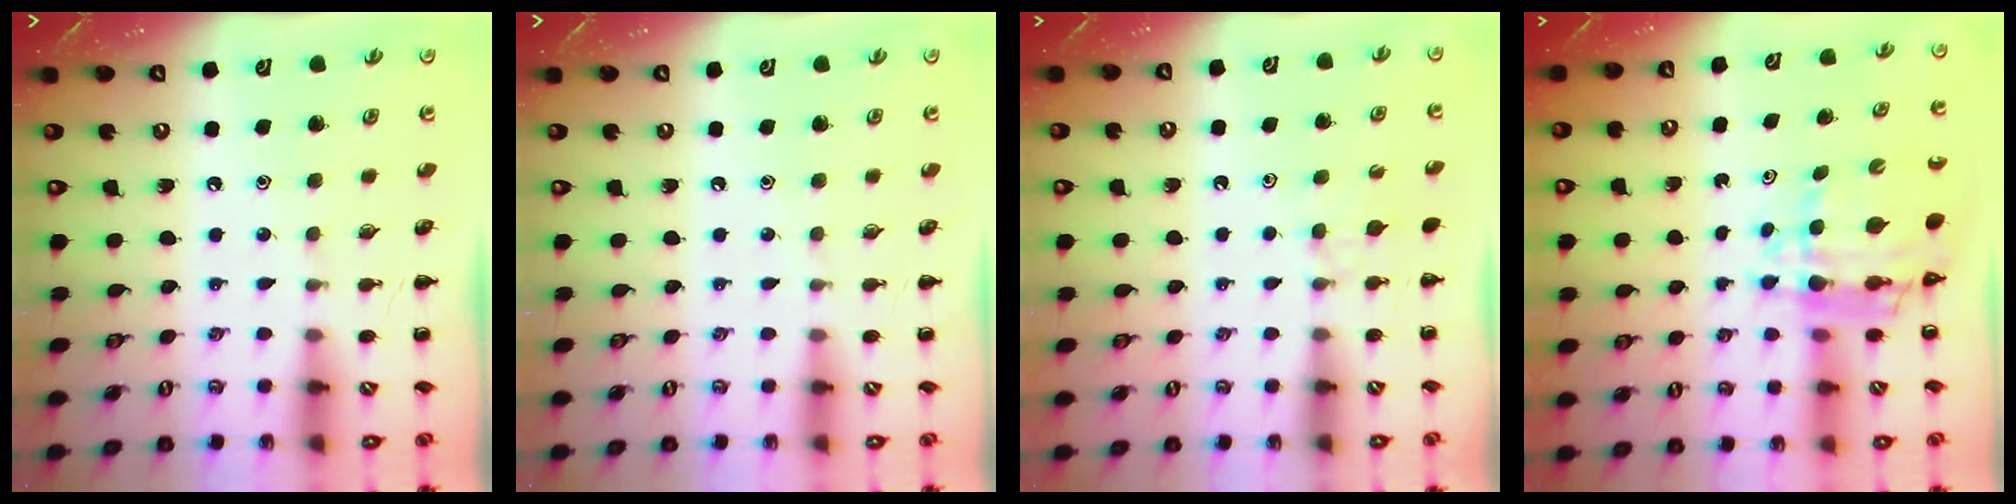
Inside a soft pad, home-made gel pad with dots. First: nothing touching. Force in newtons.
{"total": 0.0}
{"total": 4.2, "press": 3.9, "slide": 1.4}
{"total": 9.0, "press": 8.5, "slide": 3.2}